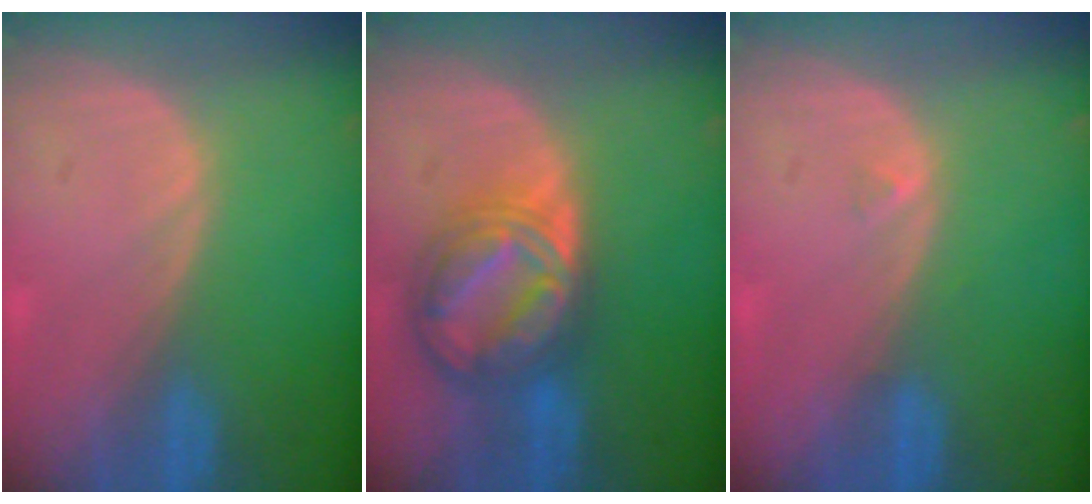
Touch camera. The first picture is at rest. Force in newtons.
{"total": 9.1, "press": 9.0, "slide": 0.6}
{"total": 0.5, "press": 0.5, "slide": 0.2}